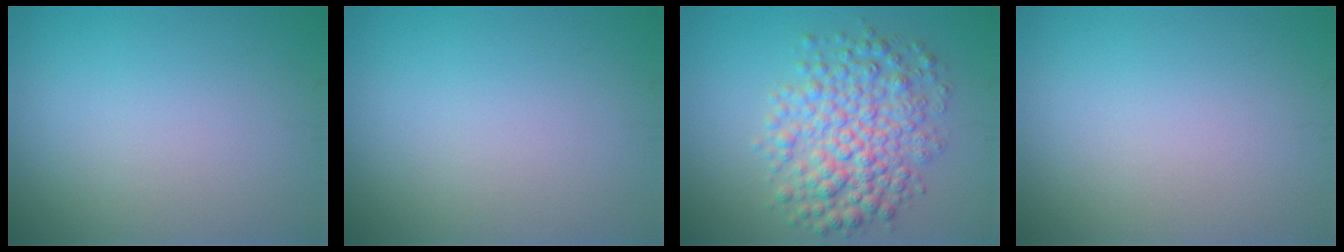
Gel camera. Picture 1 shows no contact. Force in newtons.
{"total": 0.0}
{"total": 6.4, "press": 6.4, "slide": 0.1}
{"total": 0.0}